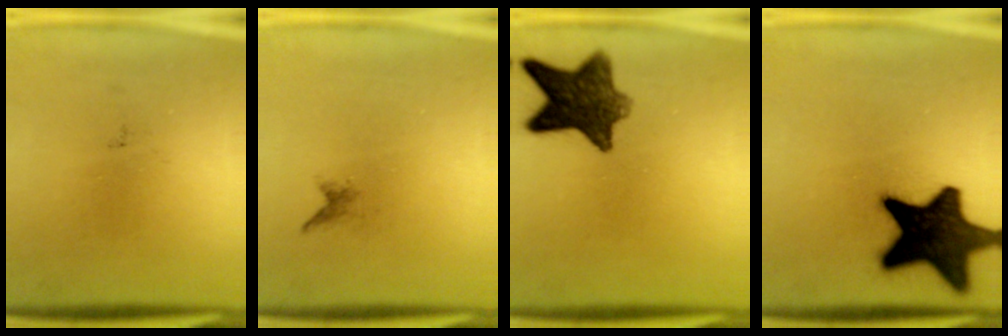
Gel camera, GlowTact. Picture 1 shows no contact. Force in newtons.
{"total": 0.7}
{"total": 10.5}
{"total": 18.2}